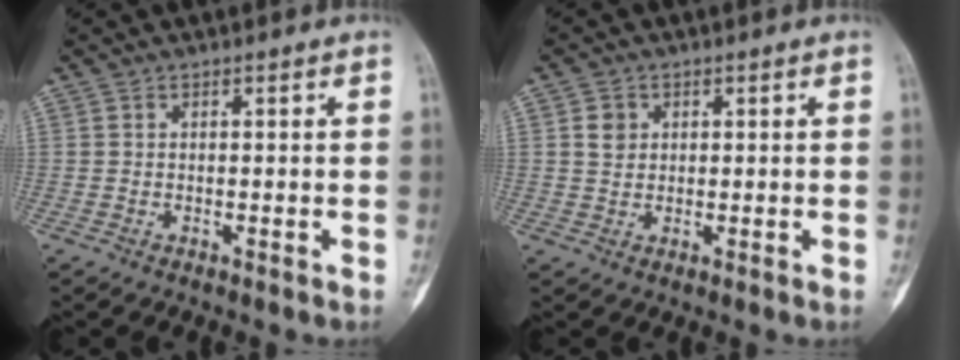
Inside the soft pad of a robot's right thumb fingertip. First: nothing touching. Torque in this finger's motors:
{"motor_torque": [0.60, 0.14, 0.59, 0.05, -0.01]}